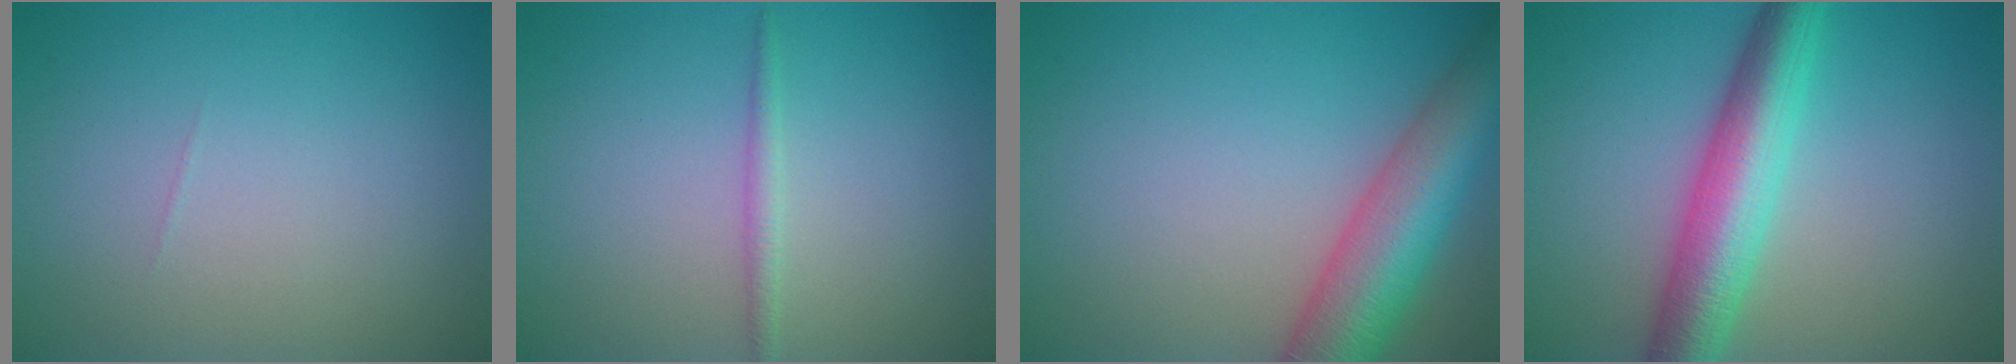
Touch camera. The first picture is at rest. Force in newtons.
{"total": 1.2, "press": 1.2, "slide": 0.1}
{"total": 8.5, "press": 8.5, "slide": 0.4}
{"total": 6.9, "press": 6.9, "slide": 0.2}